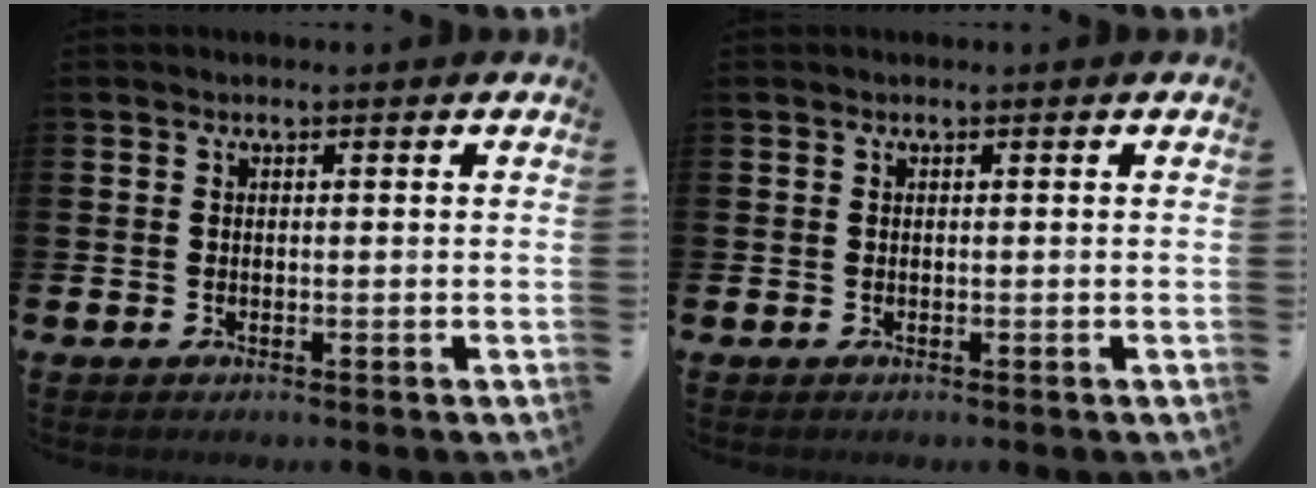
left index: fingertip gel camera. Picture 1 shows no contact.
{"total": 0.0}